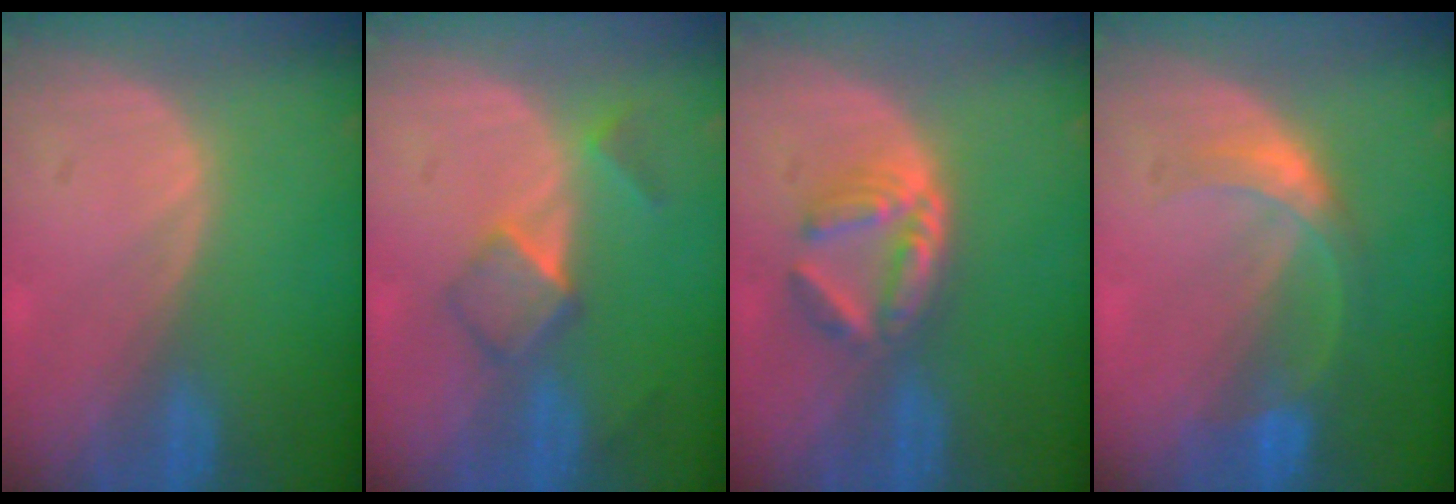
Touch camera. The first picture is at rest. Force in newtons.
{"total": 5.2, "press": 4.6, "slide": 2.4}
{"total": 6.1, "press": 5.3, "slide": 3.1}
{"total": 5.3, "press": 4.9, "slide": 2.1}